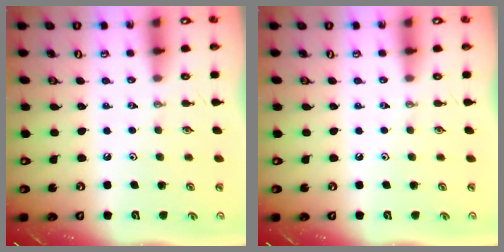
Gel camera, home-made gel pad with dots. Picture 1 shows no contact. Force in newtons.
{"total": 0.0}